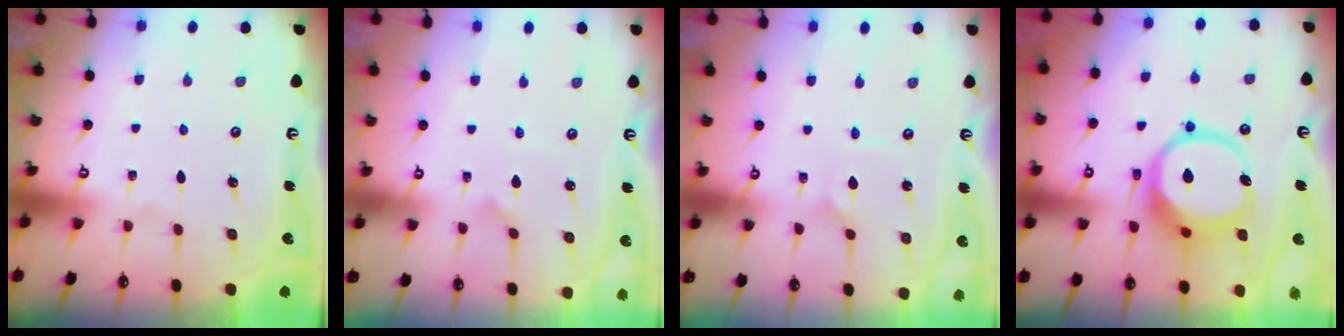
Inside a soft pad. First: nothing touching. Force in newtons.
{"total": 1.6, "press": 1.6, "slide": 0.1}
{"total": 1.6, "press": 1.6, "slide": 0.1}
{"total": 14.9, "press": 14.8, "slide": 2.1}